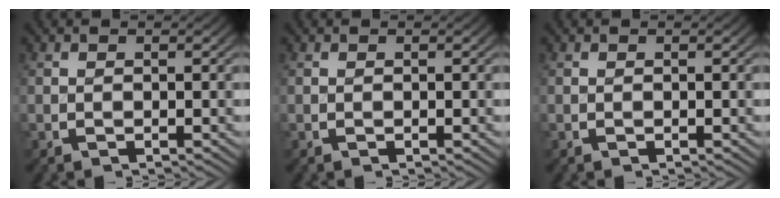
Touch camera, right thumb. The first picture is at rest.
{"total": 0.0}
{"total": 0.0}